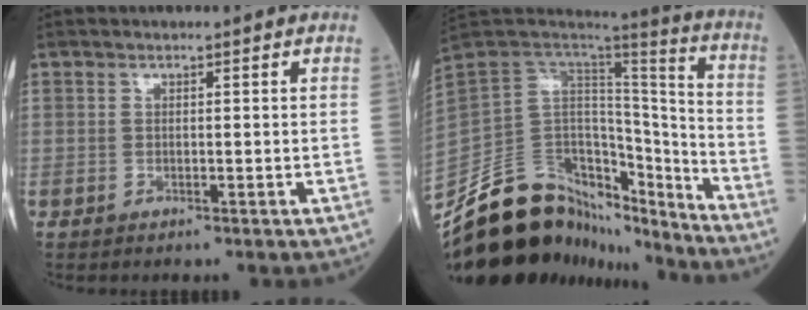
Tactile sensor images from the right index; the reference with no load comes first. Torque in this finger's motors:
{"motor_torque": [1.03, -1.11, 0.29, 0.00]}